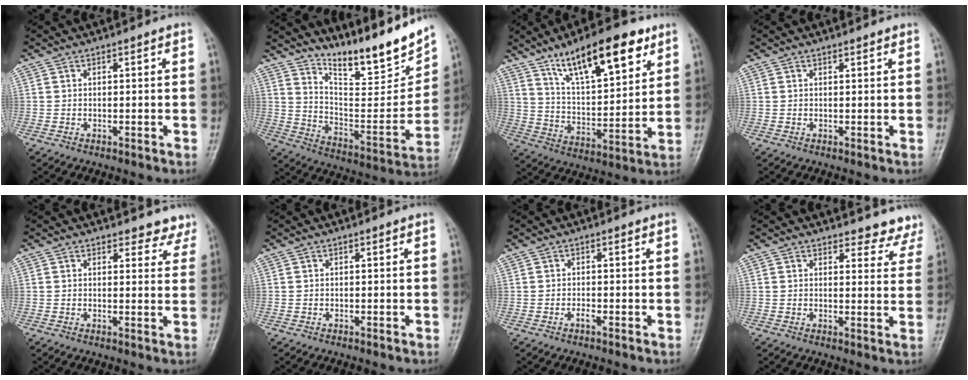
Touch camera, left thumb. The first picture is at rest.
{"total": 19.3, "force": [15.1, 4.4, 11.2], "torque": [-0.135, -0.101, 0.249]}
{"total": 18.2, "force": [10.9, 6.2, 13.1], "torque": [-0.180, -0.046, 0.190]}
{"total": 0.7, "force": [0.7, 0.1, 0.2], "torque": [-0.004, -0.002, 0.009]}
{"total": 5.3, "force": [4.8, 2.1, 0.0], "torque": [0.040, -0.028, 0.032]}
{"total": 0.0}
{"total": 1.0, "force": [-0.6, 0.4, 0.7], "torque": [-0.012, 0.003, -0.011]}
{"total": 6.7, "force": [6.2, 2.5, 0.0], "torque": [0.046, -0.036, 0.044]}